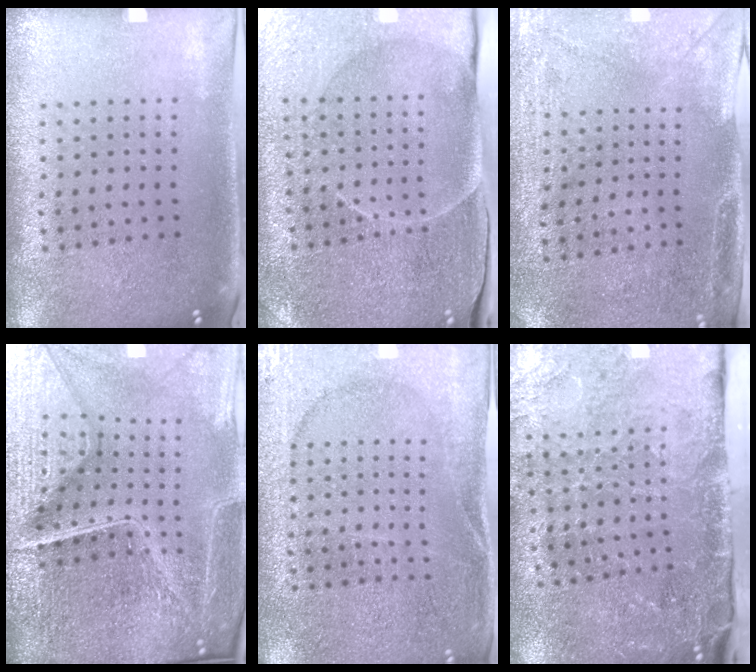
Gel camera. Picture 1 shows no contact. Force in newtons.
{"total": 3.6, "press": 3.6, "slide": 0.5}
{"total": 2.9, "press": 2.3, "slide": 1.8}
{"total": 7.1, "press": 6.2, "slide": 3.4}
{"total": 2.7, "press": 2.7, "slide": 0.2}
{"total": 3.4, "press": 3.3, "slide": 0.9}